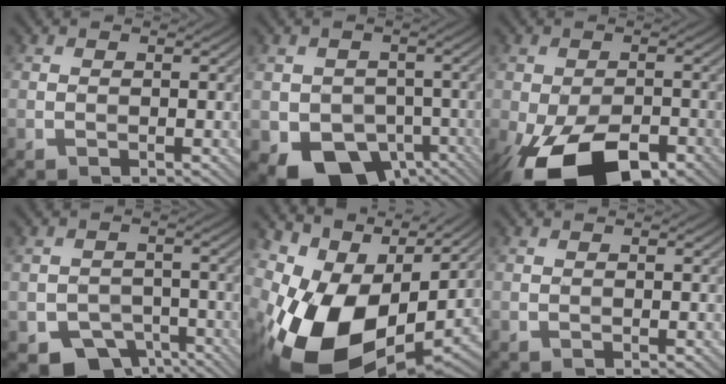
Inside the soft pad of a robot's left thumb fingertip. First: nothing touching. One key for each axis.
{"total": 9.0, "fx": -3.9, "fy": 6.7, "fz": 4.5, "tx": -0.079, "ty": -0.034, "tz": -0.057}
{"total": 15.0, "fx": -8.0, "fy": 7.3, "fz": 10.4, "tx": -0.191, "ty": -0.037, "tz": -0.130}
{"total": 6.4, "fx": -4.0, "fy": 4.3, "fz": 2.6, "tx": -0.036, "ty": -0.011, "tz": -0.068}
{"total": 15.6, "fx": 0.2, "fy": 10.6, "fz": 11.4, "tx": -0.231, "ty": -0.037, "tz": 0.029}
{"total": 0.0}